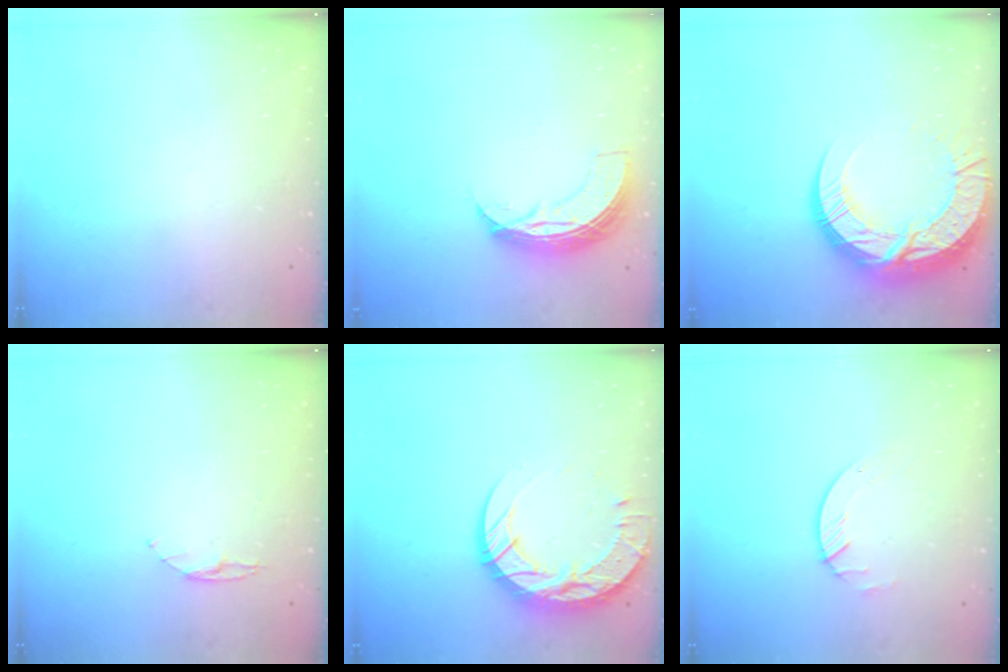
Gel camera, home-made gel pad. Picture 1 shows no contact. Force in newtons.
{"total": 8.3, "press": 8.3, "slide": 0.4}
{"total": 22.5, "press": 22.4, "slide": 1.8}
{"total": 4.5, "press": 4.4, "slide": 0.4}
{"total": 18.6, "press": 18.5, "slide": 1.6}
{"total": 2.6, "press": 2.6, "slide": 0.3}